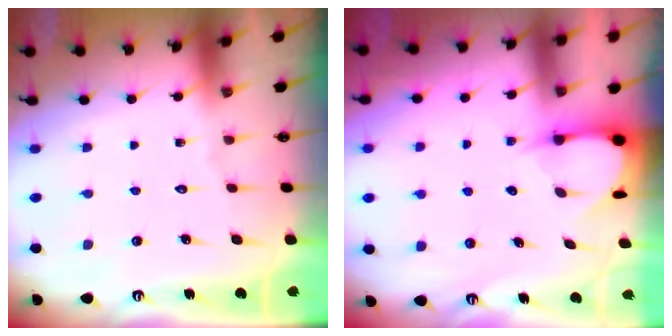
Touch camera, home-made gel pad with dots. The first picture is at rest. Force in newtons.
{"total": 3.6, "press": 3.6, "slide": 0.4}